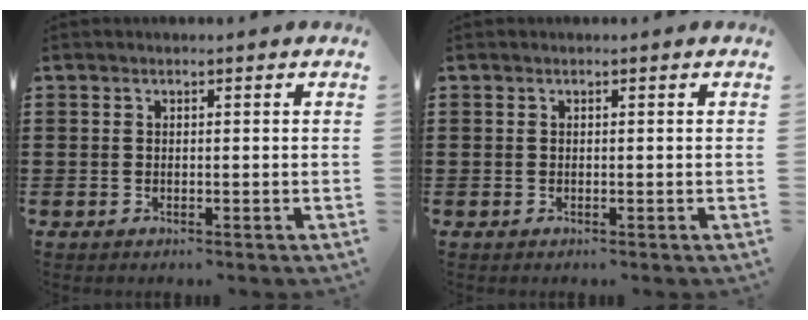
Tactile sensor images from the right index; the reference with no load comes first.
{"total": 0.0}